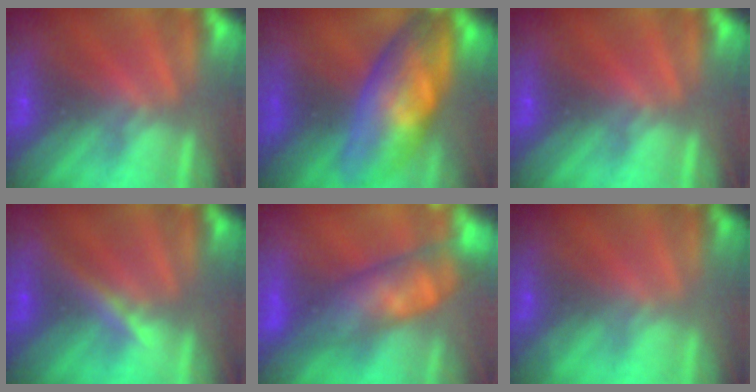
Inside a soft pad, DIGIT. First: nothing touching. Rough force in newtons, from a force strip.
{"total": 9.1}
{"total": 0.0}
{"total": 2.9}
{"total": 7.4}
{"total": 1.8}